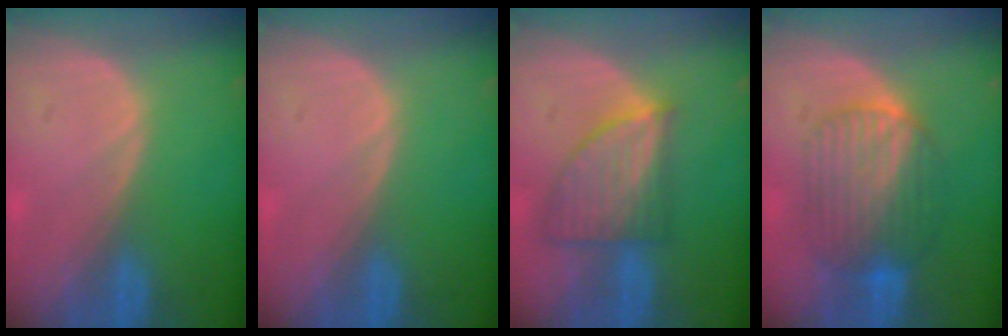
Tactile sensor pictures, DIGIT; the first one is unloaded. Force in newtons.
{"total": 0.0}
{"total": 7.6, "press": 6.7, "slide": 3.5}
{"total": 7.9, "press": 7.9, "slide": 0.2}